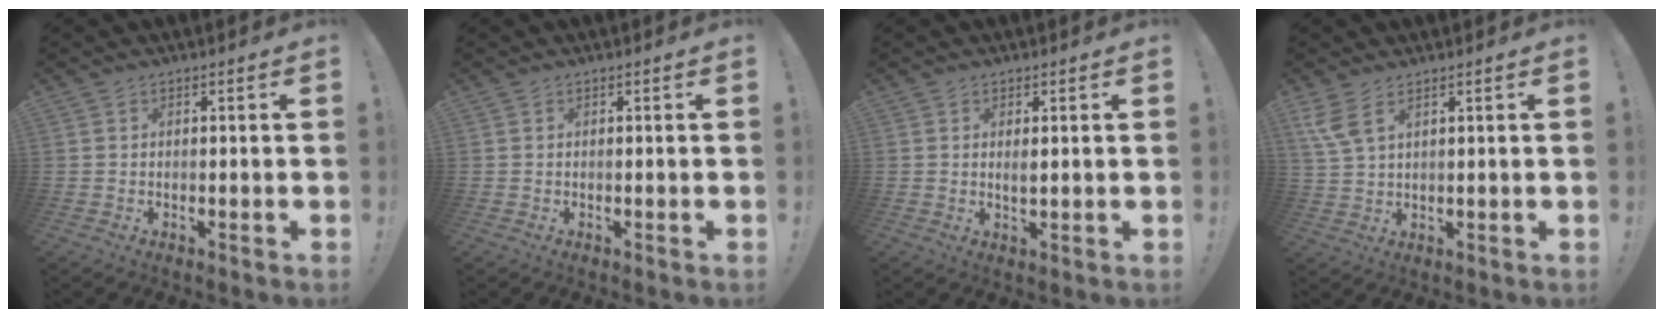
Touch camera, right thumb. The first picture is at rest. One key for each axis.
{"total": 0.0}
{"total": 1.9, "fx": 0.6, "fy": 0.5, "fz": 1.8, "tx": -0.023, "ty": -0.007, "tz": 0.008}
{"total": 5.7, "fx": 3.2, "fy": 1.9, "fz": 4.3, "tx": -0.095, "ty": -0.004, "tz": 0.065}